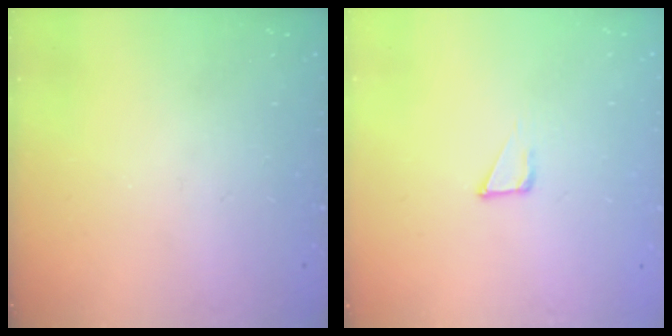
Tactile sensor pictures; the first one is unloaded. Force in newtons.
{"total": 2.1, "press": 2.1, "slide": 0.1}